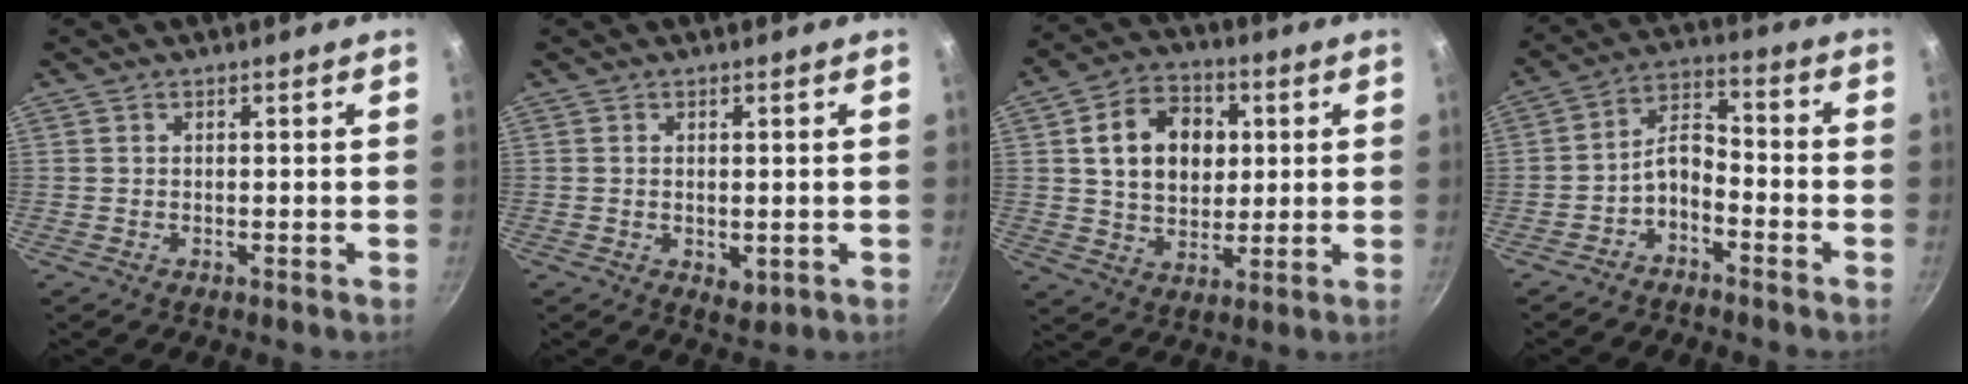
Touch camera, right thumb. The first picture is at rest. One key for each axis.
{"total": 2.5, "fx": -0.1, "fy": 1.6, "fz": 1.9, "tx": -0.028, "ty": -0.009, "tz": 0.000}
{"total": 13.7, "fx": 2.7, "fy": 10.3, "fz": 8.7, "tx": -0.110, "ty": 0.005, "tz": 0.042}
{"total": 6.4, "fx": -3.8, "fy": 3.4, "fz": 3.9, "tx": -0.066, "ty": 0.059, "tz": -0.072}